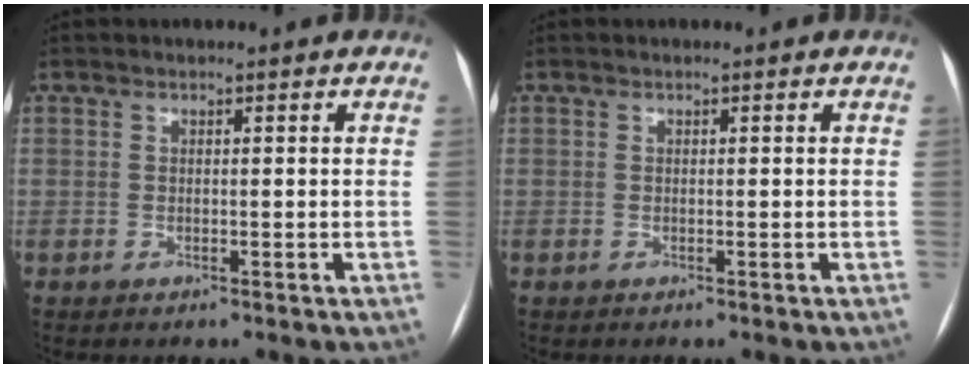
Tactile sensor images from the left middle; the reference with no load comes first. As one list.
[{"total": 0.0}]